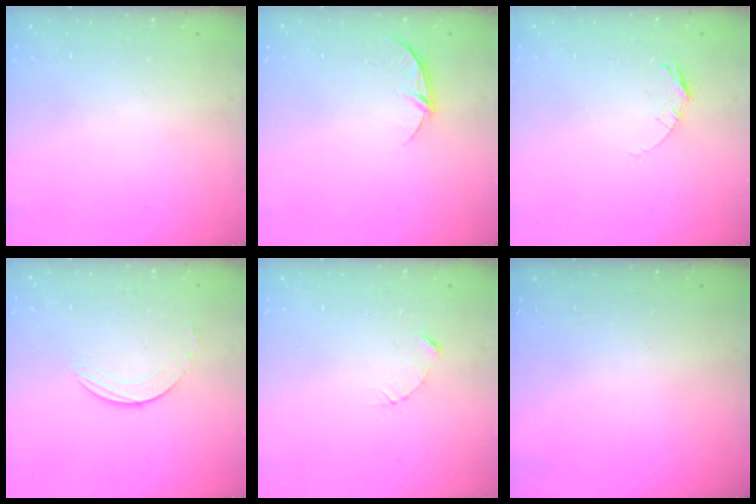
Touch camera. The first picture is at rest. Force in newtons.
{"total": 4.6, "press": 4.6, "slide": 0.5}
{"total": 5.7, "press": 5.7, "slide": 0.5}
{"total": 1.6, "press": 1.6, "slide": 0.2}
{"total": 2.3, "press": 2.3, "slide": 0.3}
{"total": 0.0}